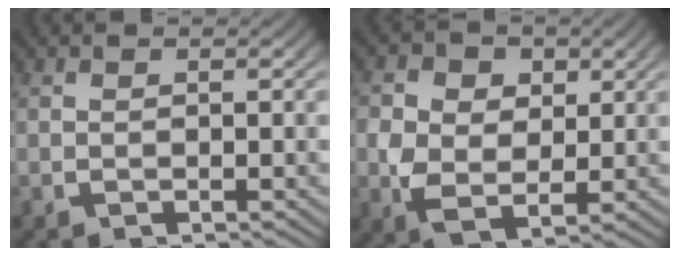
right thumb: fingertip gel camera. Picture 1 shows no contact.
{"total": 5.3, "force": [-0.3, 4.1, 3.3], "torque": [-0.078, -0.033, 0.011]}